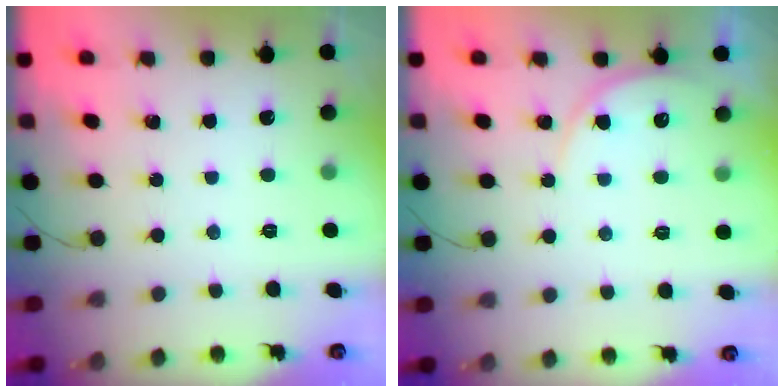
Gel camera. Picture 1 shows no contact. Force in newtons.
{"total": 5.8, "press": 5.8, "slide": 0.4}